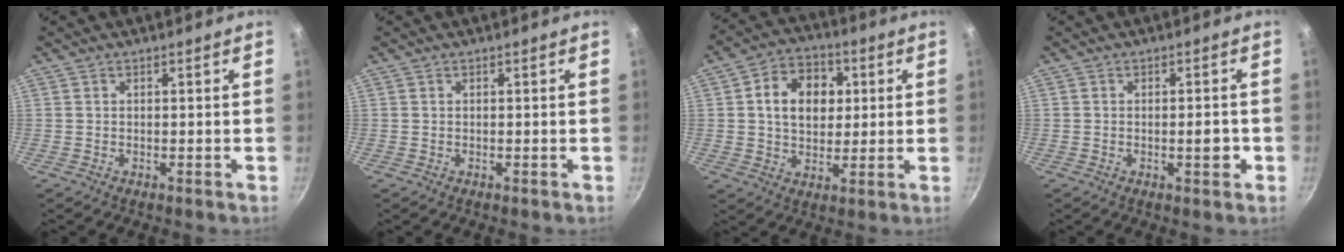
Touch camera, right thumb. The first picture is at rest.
{"total": 0.0}
{"total": 11.9, "force": [2.3, 9.0, 7.5], "torque": [-0.089, 0.008, 0.028]}
{"total": 3.5, "force": [-0.9, 1.2, 3.2], "torque": [-0.030, 0.009, -0.012]}